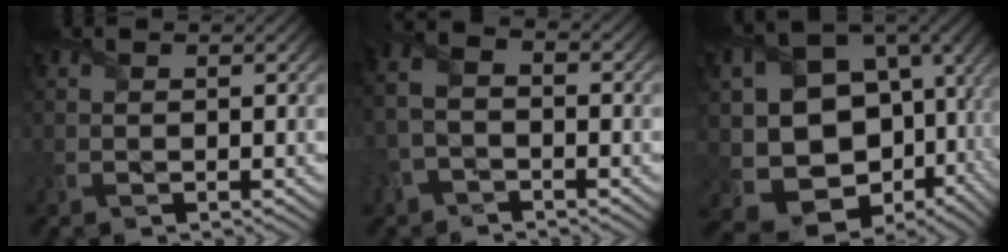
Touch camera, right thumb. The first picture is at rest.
{"total": 5.3, "force": [-1.4, 3.3, 3.9], "torque": [-0.100, 0.005, -0.041]}
{"total": 16.8, "force": [0.2, 13.1, 10.5], "torque": [-0.198, -0.051, 0.060]}